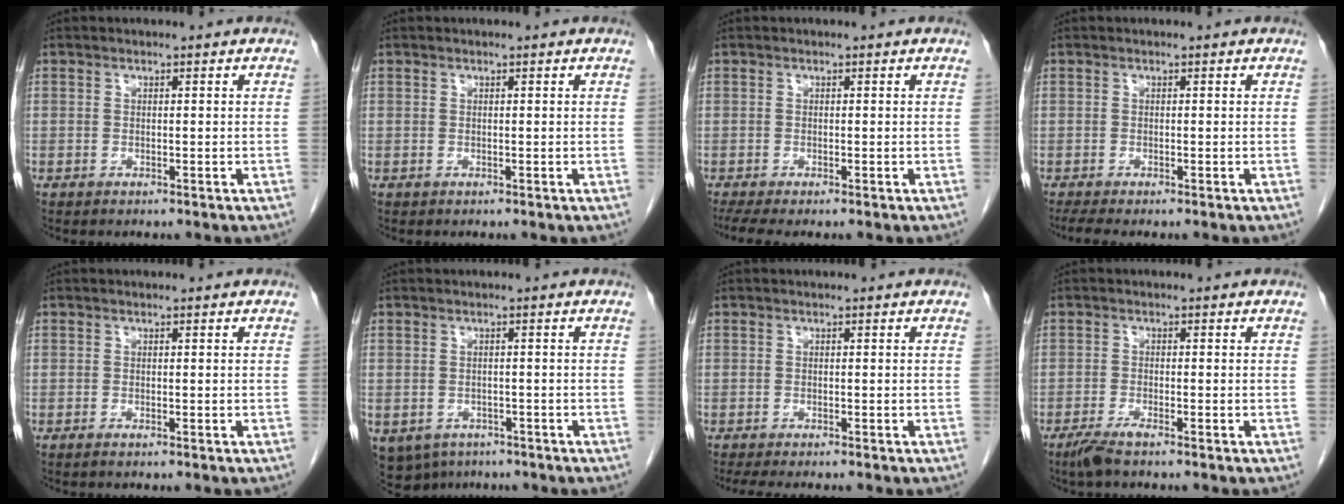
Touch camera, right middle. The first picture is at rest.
{"total": 0.0}
{"total": 3.0, "force": [-2.4, 0.2, 1.9], "torque": [-0.035, -0.009, -0.043]}
{"total": 2.2, "force": [-1.8, 0.0, 1.2], "torque": [-0.026, -0.007, -0.033]}
{"total": 0.6, "force": [-0.5, 0.0, 0.4], "torque": [-0.011, -0.001, -0.008]}
{"total": 8.8, "force": [-5.1, 6.6, 2.7], "torque": [-0.071, -0.009, -0.064]}
{"total": 5.1, "force": [-4.3, 0.3, 2.6], "torque": [-0.029, -0.010, -0.067]}
{"total": 3.0, "force": [-2.3, 0.2, 1.9], "torque": [-0.047, -0.006, -0.047]}